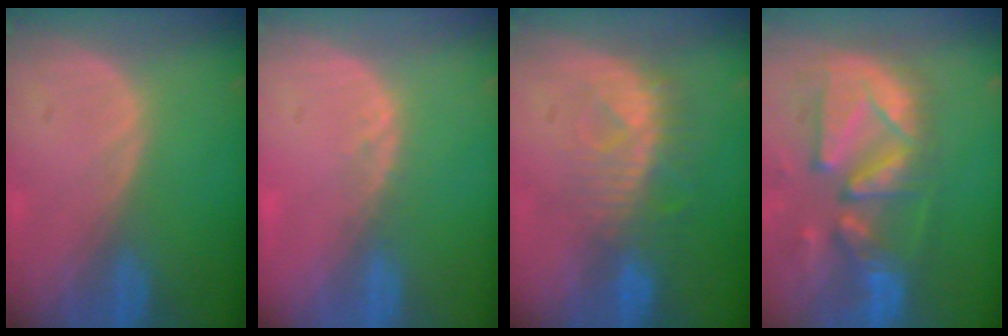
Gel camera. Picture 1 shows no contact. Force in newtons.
{"total": 1.3, "press": 1.2, "slide": 0.6}
{"total": 8.1, "press": 7.4, "slide": 3.3}
{"total": 13.2, "press": 11.3, "slide": 6.9}